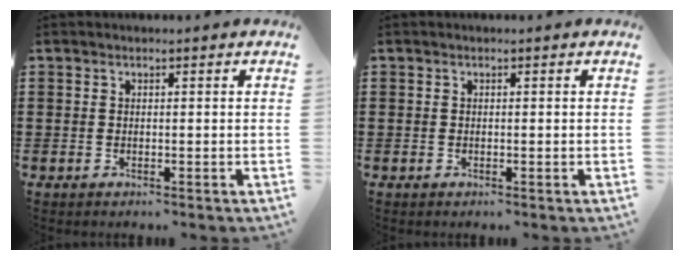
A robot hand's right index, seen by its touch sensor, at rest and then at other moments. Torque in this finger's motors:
{"motor_torque": [0.48, 0.44, 0.00, 0.00]}